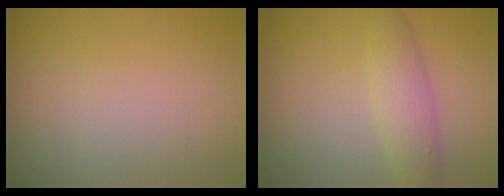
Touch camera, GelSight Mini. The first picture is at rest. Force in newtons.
{"total": 2.8, "press": 2.8, "slide": 0.0}